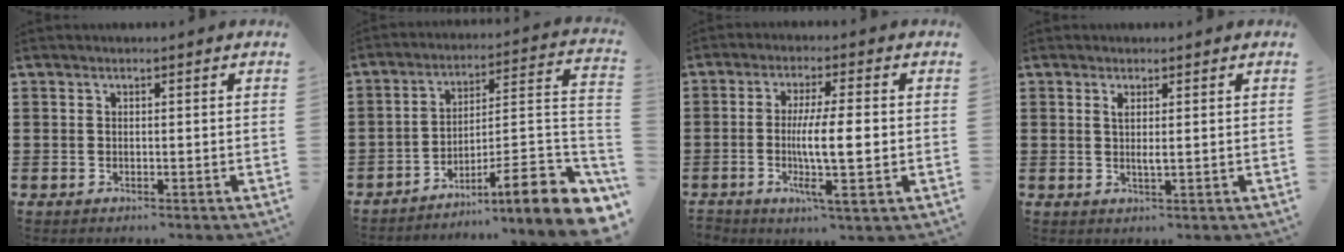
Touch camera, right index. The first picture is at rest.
{"total": 9.1, "force": [-5.9, 0.7, 6.9], "torque": [-0.100, -0.009, -0.118]}
{"total": 8.5, "force": [-1.0, 1.2, 8.4], "torque": [-0.158, -0.009, -0.023]}
{"total": 1.7, "force": [0.3, 0.1, 1.7], "torque": [-0.034, -0.002, 0.004]}